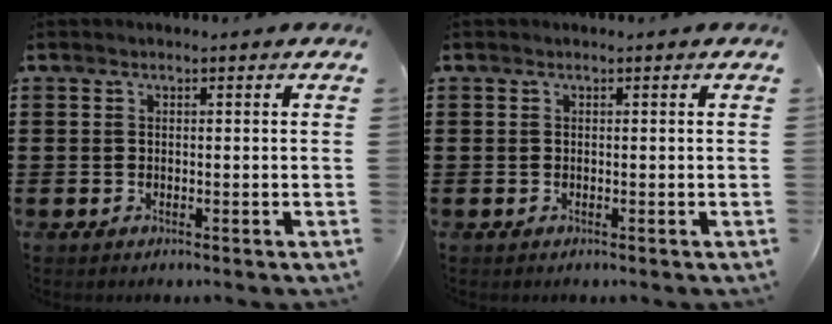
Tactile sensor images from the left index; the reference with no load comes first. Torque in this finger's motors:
{"motor_torque": [0.00, 0.00, -0.01, 0.00]}